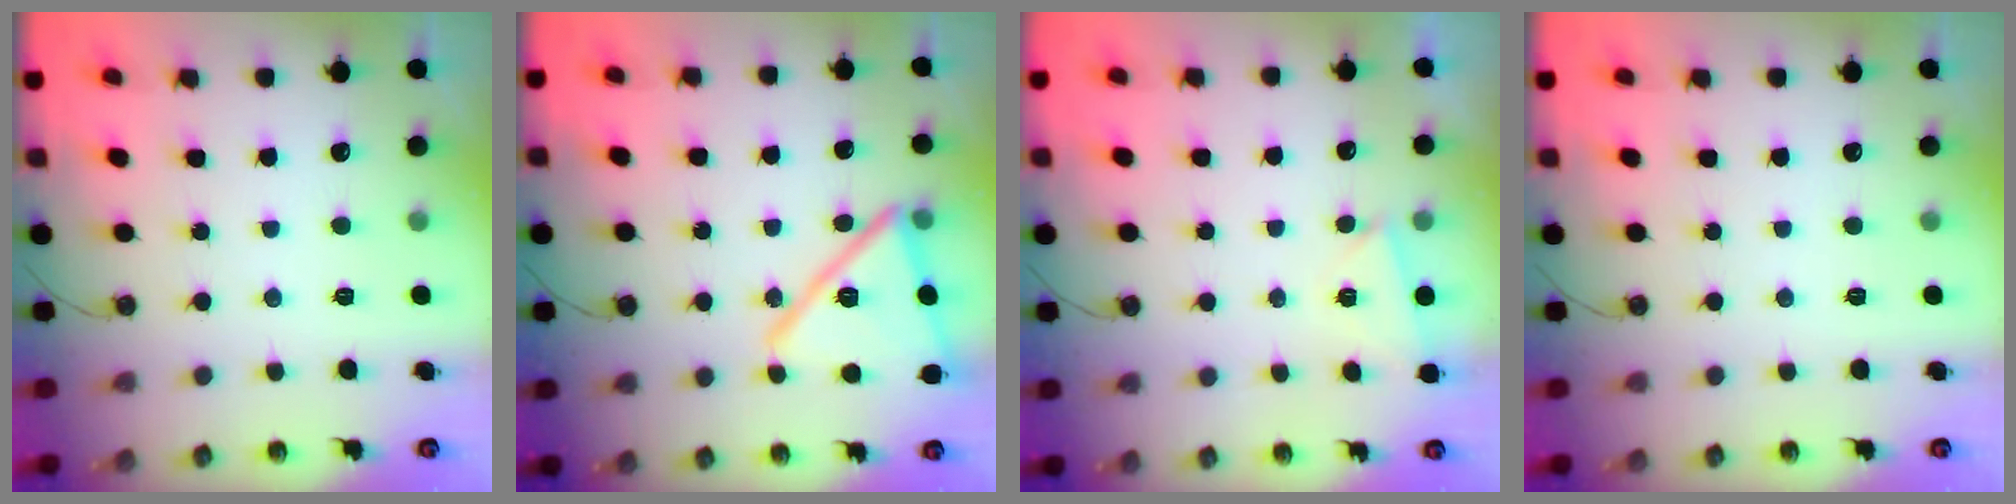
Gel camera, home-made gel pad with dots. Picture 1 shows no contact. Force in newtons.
{"total": 19.0, "press": 18.9, "slide": 1.2}
{"total": 3.1, "press": 2.4, "slide": 1.9}
{"total": 0.0}